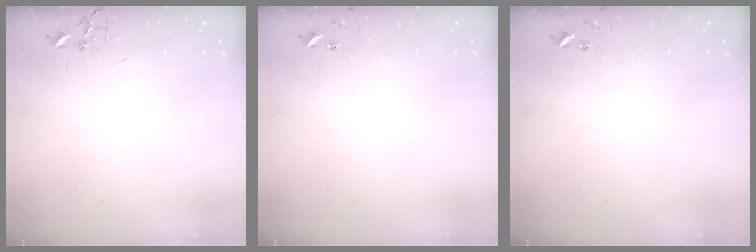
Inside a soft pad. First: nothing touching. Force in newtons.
{"total": 5.8, "press": 5.8, "slide": 0.5}
{"total": 4.7, "press": 4.7, "slide": 0.5}